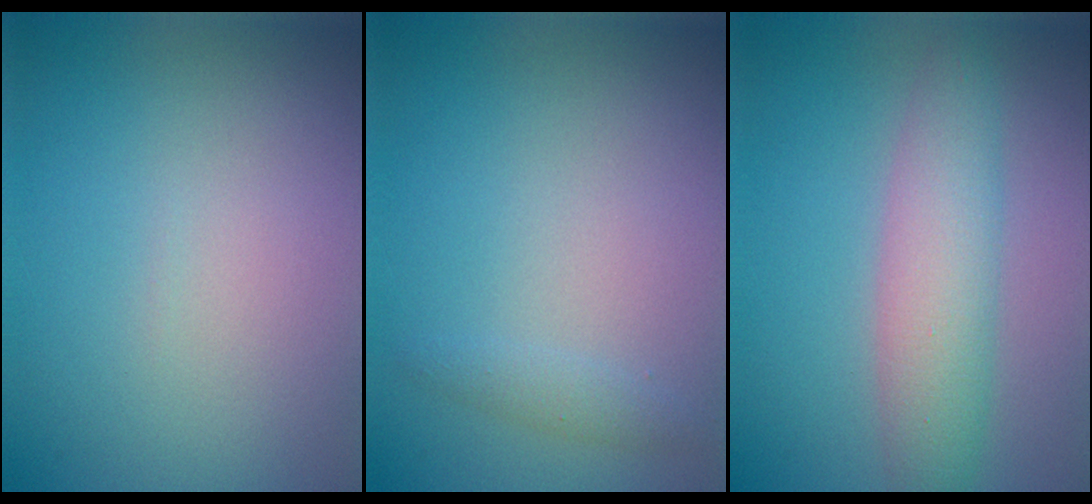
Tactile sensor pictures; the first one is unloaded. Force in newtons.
{"total": 1.0, "press": 1.0, "slide": 0.0}
{"total": 4.3, "press": 4.3, "slide": 0.0}